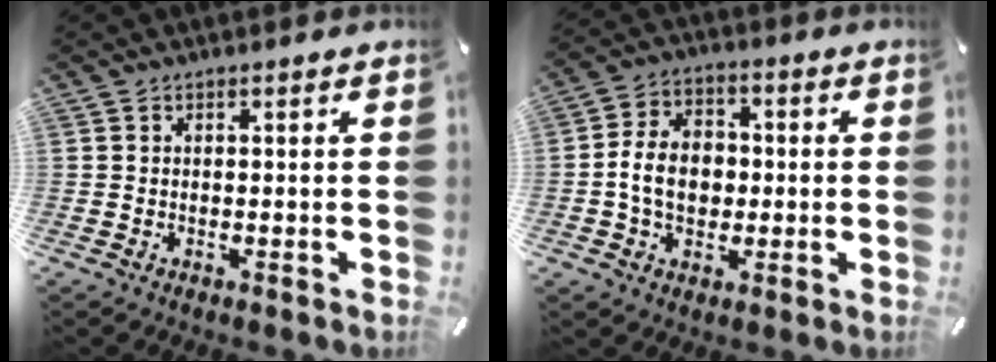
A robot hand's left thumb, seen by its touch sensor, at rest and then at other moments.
{"total": 9.7, "force": [-0.9, 7.6, 5.9], "torque": [-0.116, 0.013, -0.017]}